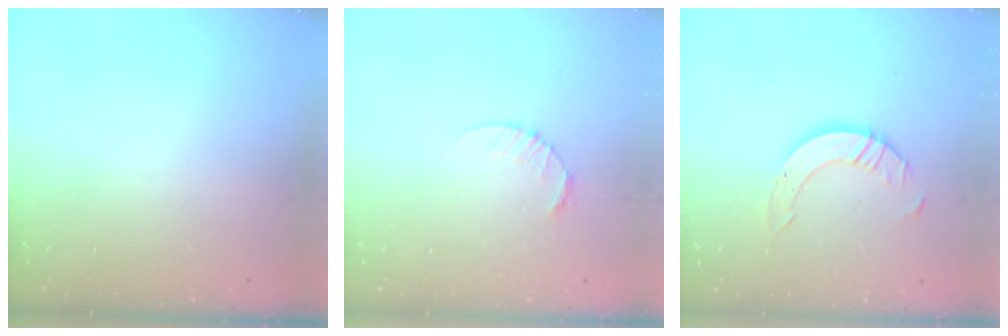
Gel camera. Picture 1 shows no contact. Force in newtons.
{"total": 2.6, "press": 2.6, "slide": 0.4}
{"total": 8.1, "press": 8.1, "slide": 0.7}